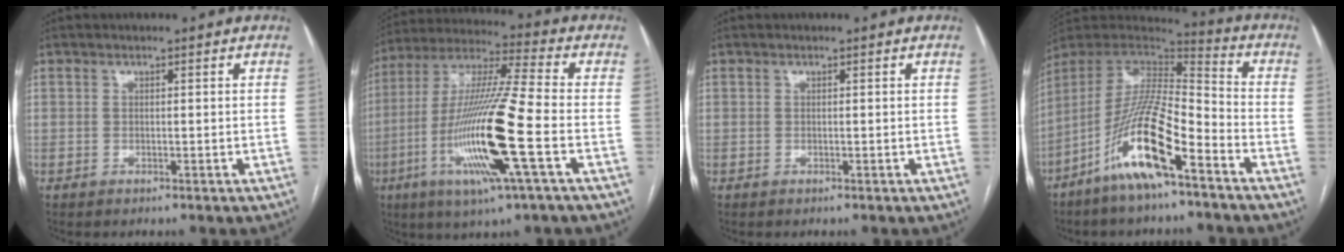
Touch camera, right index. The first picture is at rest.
{"total": 18.9, "force": [-5.5, 0.2, 18.1], "torque": [-0.373, -0.020, -0.110]}
{"total": 0.0}
{"total": 16.4, "force": [-8.9, 2.6, 13.5], "torque": [-0.273, -0.012, -0.165]}